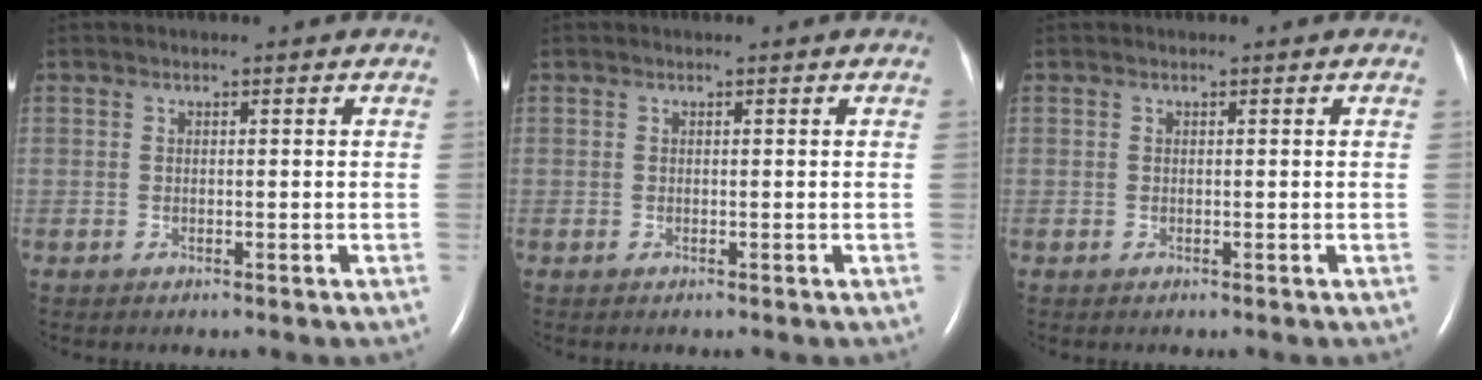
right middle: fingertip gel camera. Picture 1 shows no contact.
{"total": 0.0}
{"total": 0.0}